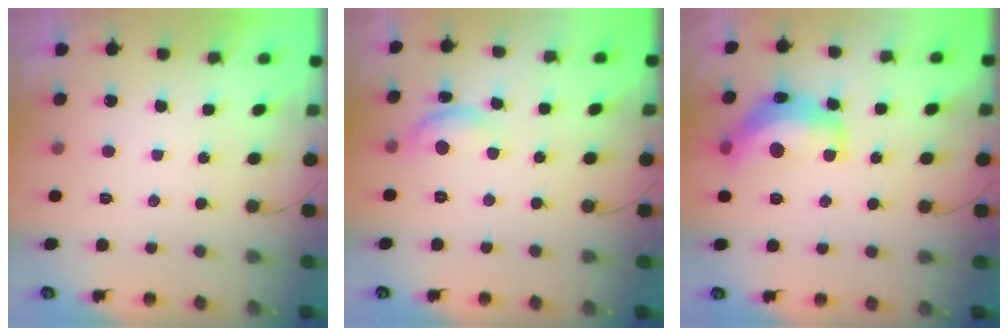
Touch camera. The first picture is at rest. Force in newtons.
{"total": 9.2, "press": 9.2, "slide": 0.6}
{"total": 15.3, "press": 15.3, "slide": 1.1}